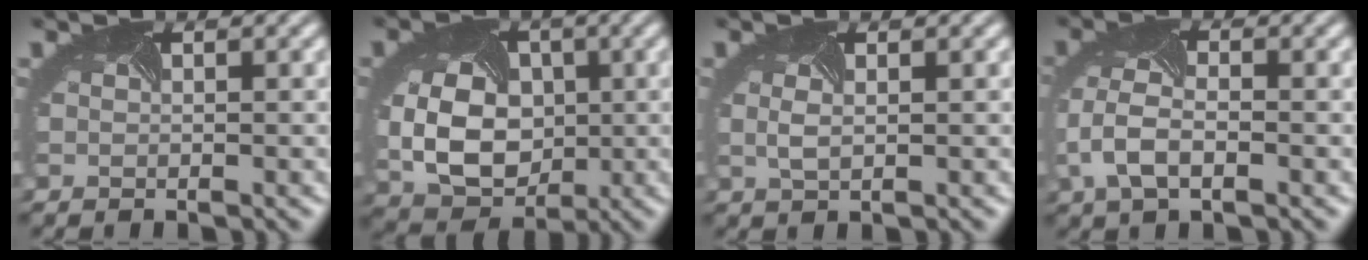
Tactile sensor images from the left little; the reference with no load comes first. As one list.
[{"total": 9.4, "force": [-0.5, 7.1, 6.0], "torque": [-0.119, -0.023, 0.000]}, {"total": 1.4, "force": [0.3, 0.7, 1.1], "torque": [-0.029, -0.004, 0.007]}, {"total": 4.2, "force": [-1.4, 2.3, 3.2], "torque": [-0.079, -0.003, -0.028]}]